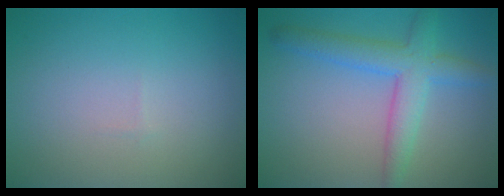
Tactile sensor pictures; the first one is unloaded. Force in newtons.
{"total": 4.6, "press": 4.6, "slide": 0.2}